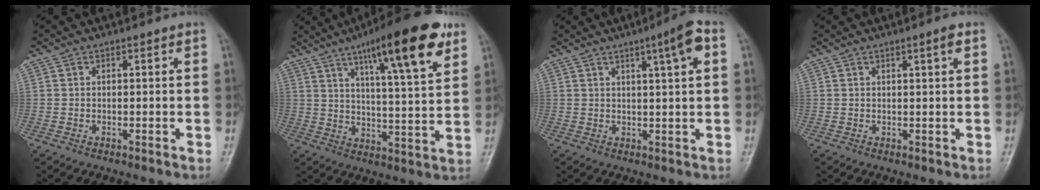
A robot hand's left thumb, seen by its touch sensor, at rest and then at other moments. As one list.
[{"total": 18.9, "force": [10.5, 3.9, 15.2], "torque": [-0.210, -0.036, 0.159]}, {"total": 6.2, "force": [2.5, 0.3, 5.7], "torque": [-0.088, 0.001, 0.038]}, {"total": 1.9, "force": [0.9, -0.1, 1.6], "torque": [-0.027, -0.004, 0.016]}]